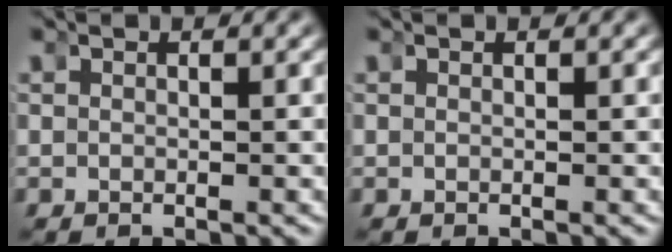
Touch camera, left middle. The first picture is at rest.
{"total": 0.0}